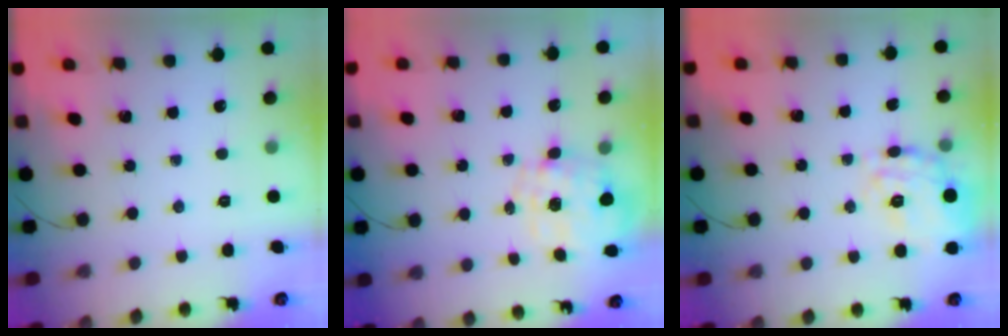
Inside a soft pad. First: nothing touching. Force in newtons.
{"total": 2.1, "press": 1.8, "slide": 1.0}
{"total": 17.9, "press": 17.9, "slide": 0.4}